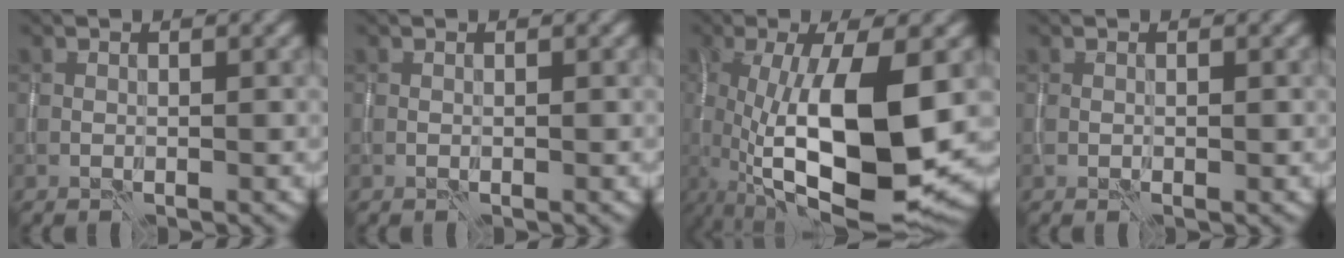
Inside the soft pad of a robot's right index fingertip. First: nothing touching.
{"total": 0.0}
{"total": 13.5, "force": [-2.0, 4.6, 12.5], "torque": [-0.216, -0.016, -0.036]}
{"total": 0.0}